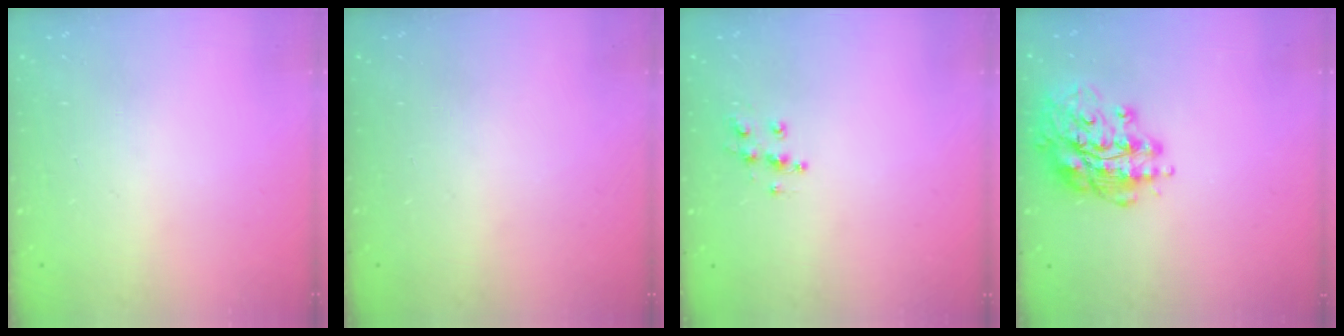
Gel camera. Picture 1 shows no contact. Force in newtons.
{"total": 0.0}
{"total": 7.3, "press": 7.3, "slide": 0.1}
{"total": 16.0, "press": 15.9, "slide": 1.6}